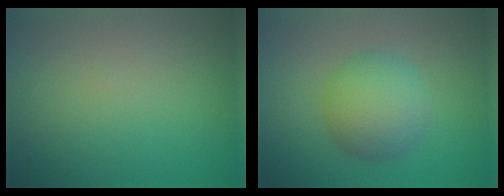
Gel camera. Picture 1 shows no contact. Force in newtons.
{"total": 5.5, "press": 5.5, "slide": 0.1}